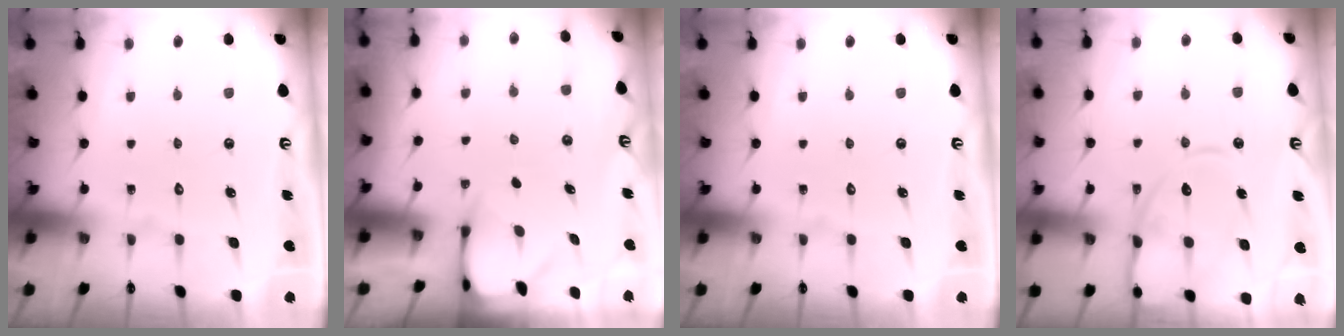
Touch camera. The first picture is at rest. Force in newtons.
{"total": 2.4, "press": 2.4, "slide": 0.3}
{"total": 0.0}
{"total": 14.1, "press": 14.0, "slide": 1.3}